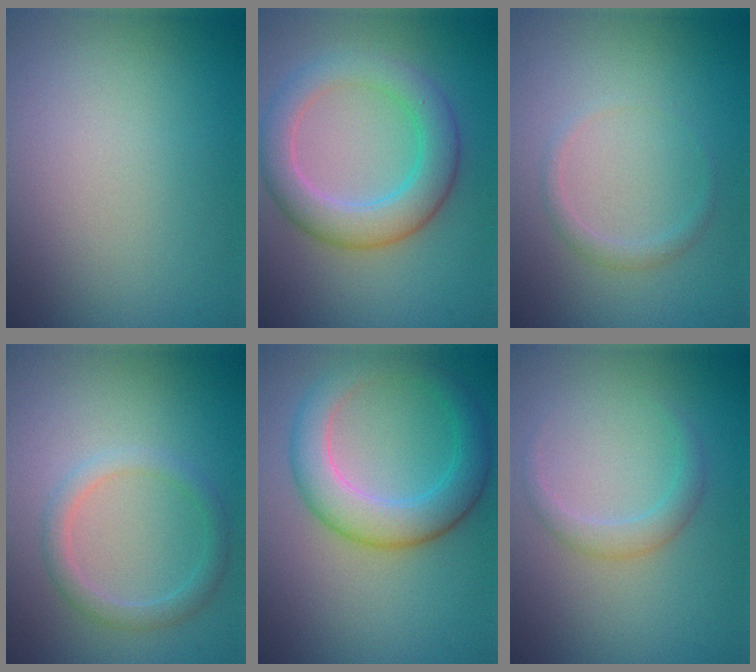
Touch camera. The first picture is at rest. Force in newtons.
{"total": 5.3, "press": 5.3, "slide": 0.2}
{"total": 1.2, "press": 1.2, "slide": 0.0}
{"total": 2.2, "press": 2.2, "slide": 0.2}
{"total": 5.2, "press": 5.2, "slide": 0.1}
{"total": 1.6, "press": 1.6, "slide": 0.1}